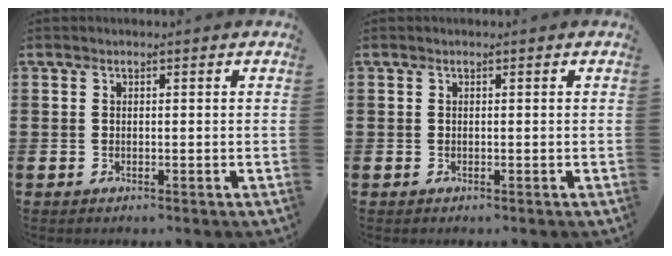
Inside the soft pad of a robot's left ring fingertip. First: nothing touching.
{"total": 0.0}